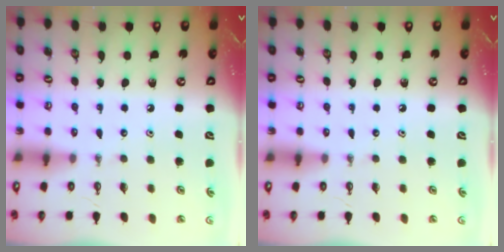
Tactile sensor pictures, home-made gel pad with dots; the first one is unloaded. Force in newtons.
{"total": 0.0}